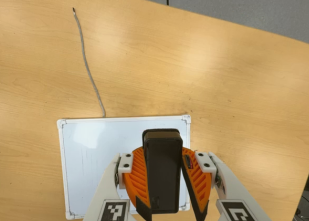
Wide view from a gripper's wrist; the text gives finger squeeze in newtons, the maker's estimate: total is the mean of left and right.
{"total": 8.8, "left": 8.7, "right": 8.8}